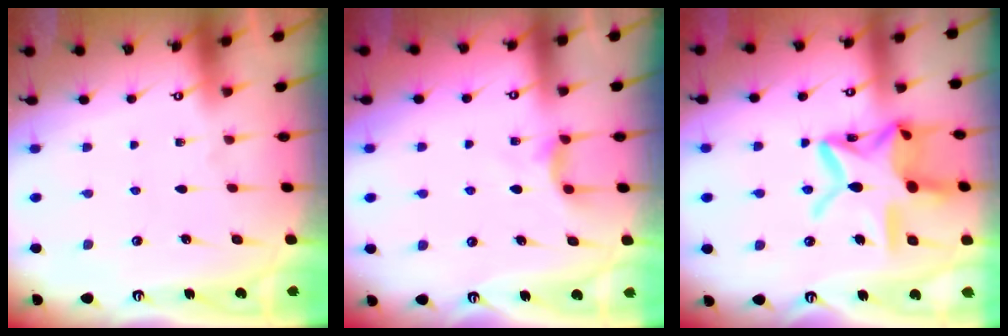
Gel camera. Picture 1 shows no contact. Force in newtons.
{"total": 3.3, "press": 3.3, "slide": 0.4}
{"total": 19.8, "press": 19.7, "slide": 1.5}